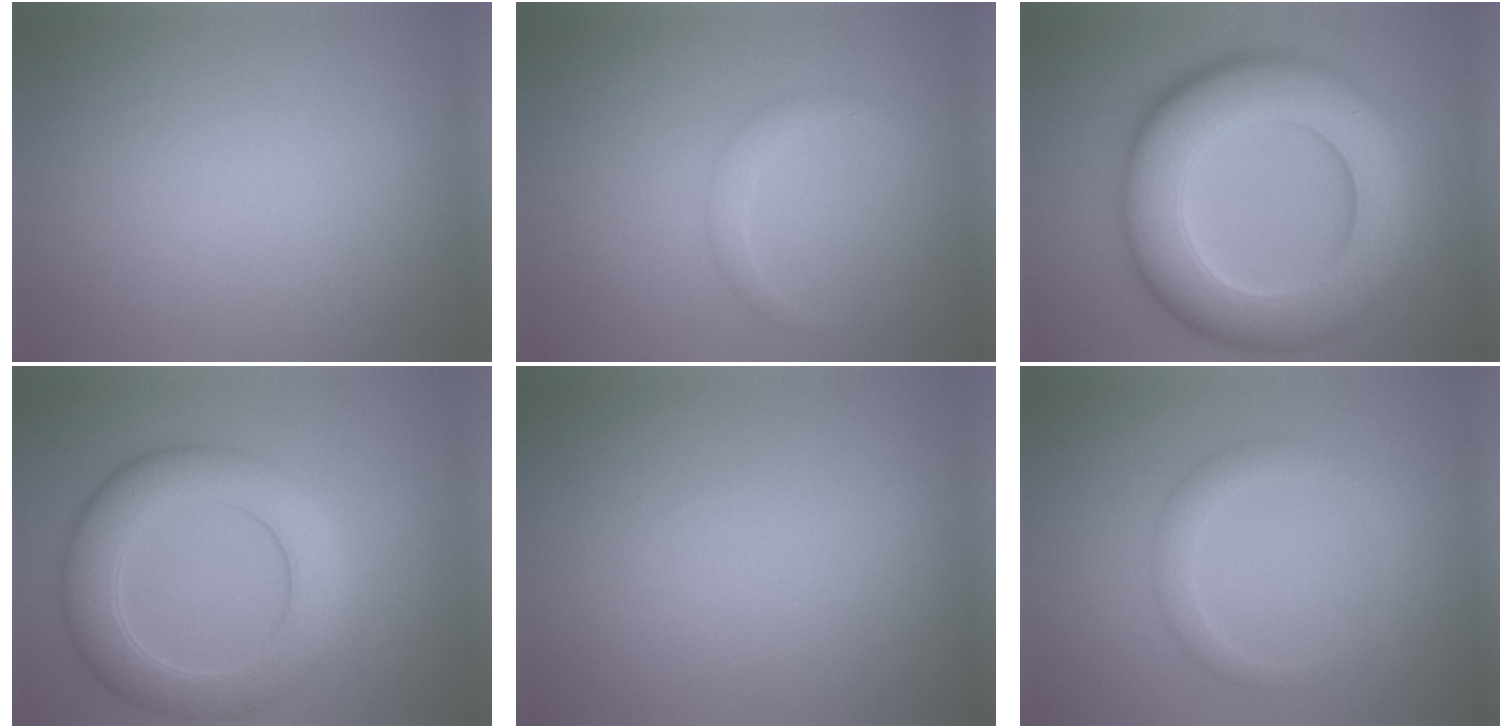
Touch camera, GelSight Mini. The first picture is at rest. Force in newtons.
{"total": 1.3, "press": 1.3, "slide": 0.2}
{"total": 12.7, "press": 12.7, "slide": 0.8}
{"total": 6.7, "press": 6.7, "slide": 0.3}
{"total": 0.0}
{"total": 2.0, "press": 2.0, "slide": 0.1}